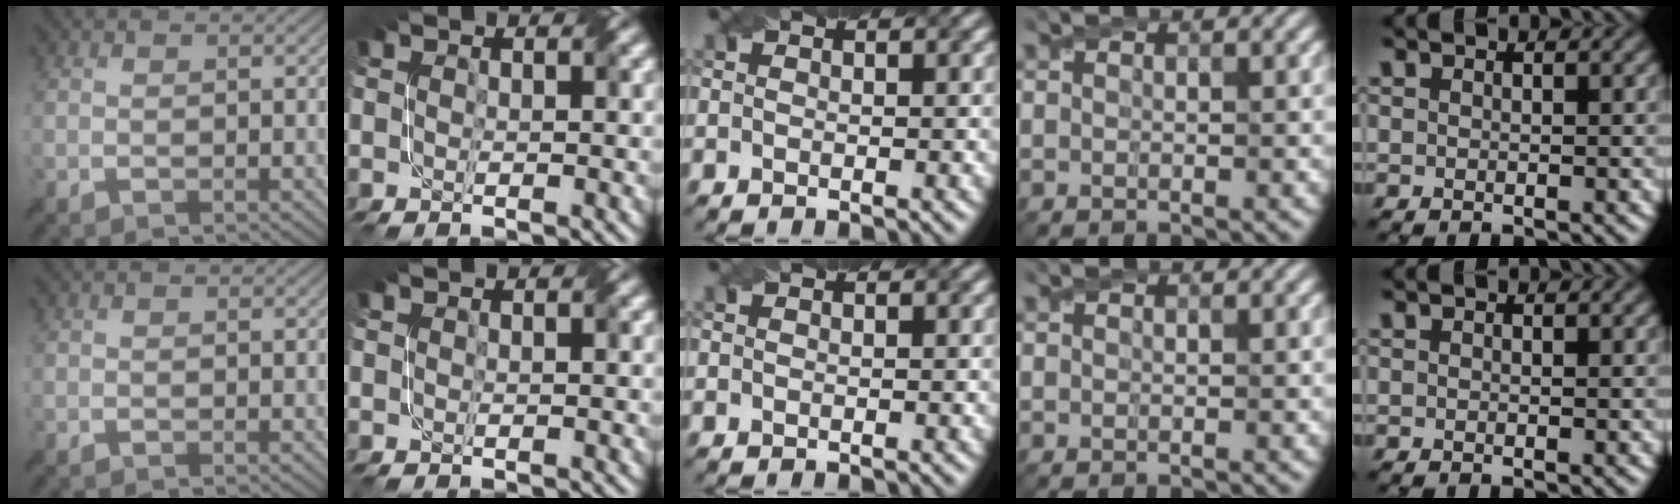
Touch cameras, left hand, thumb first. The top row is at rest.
{}